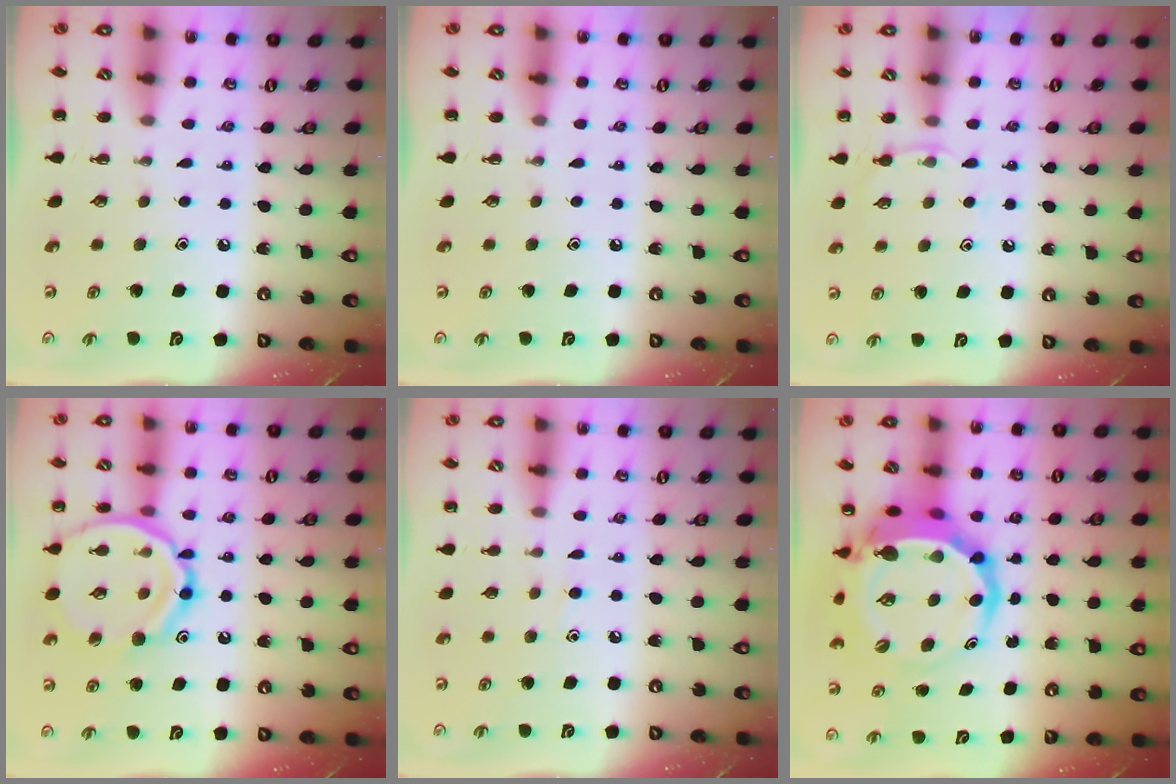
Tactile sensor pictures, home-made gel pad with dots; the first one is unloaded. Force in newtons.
{"total": 0.0}
{"total": 4.8, "press": 4.5, "slide": 1.7}
{"total": 17.7, "press": 17.6, "slide": 2.0}
{"total": 4.0, "press": 3.8, "slide": 1.4}
{"total": 9.3, "press": 9.0, "slide": 2.4}